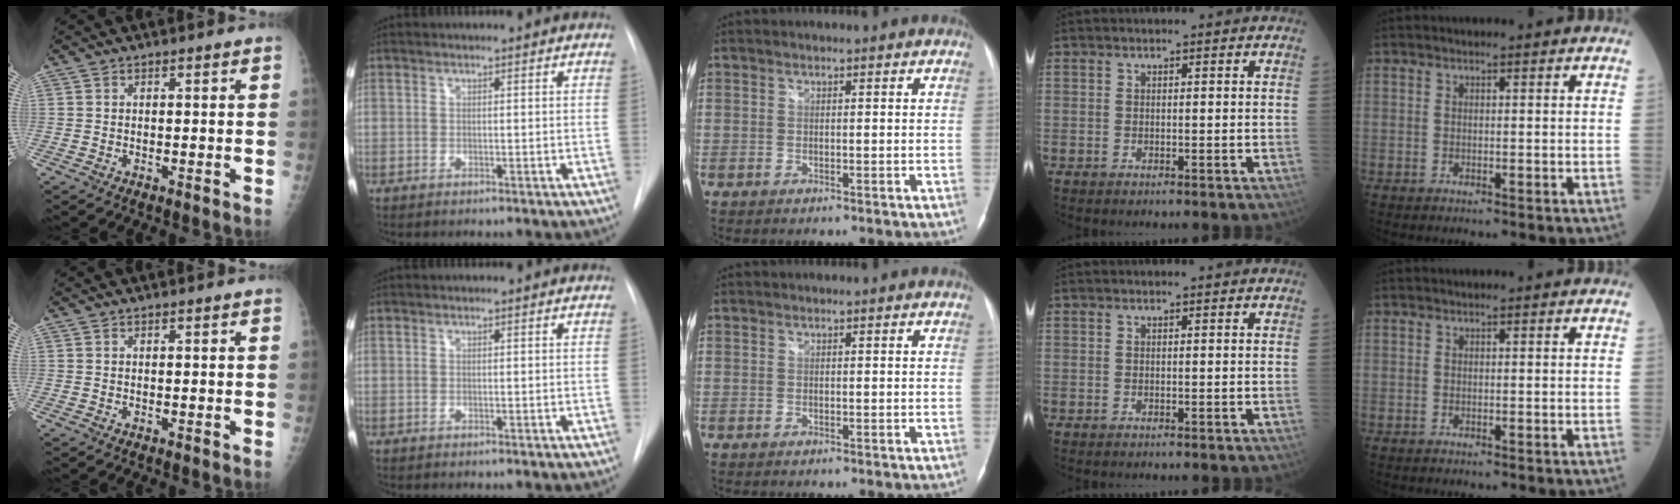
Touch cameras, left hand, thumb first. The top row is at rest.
{}